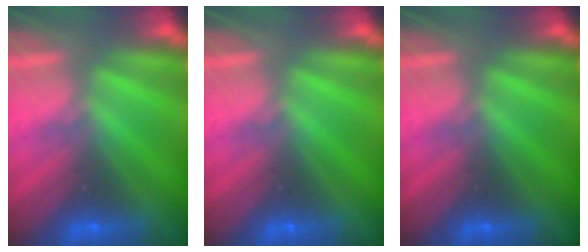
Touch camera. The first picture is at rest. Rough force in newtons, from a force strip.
{"total": 0.0}
{"total": 0.0}